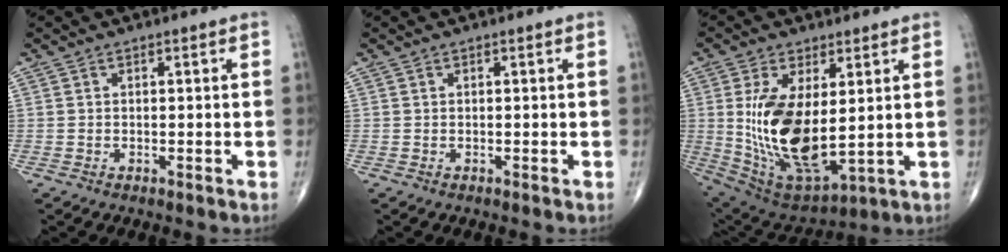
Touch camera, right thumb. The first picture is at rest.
{"total": 0.0}
{"total": 18.4, "force": [1.4, 8.6, 16.2], "torque": [-0.305, -0.025, 0.050]}